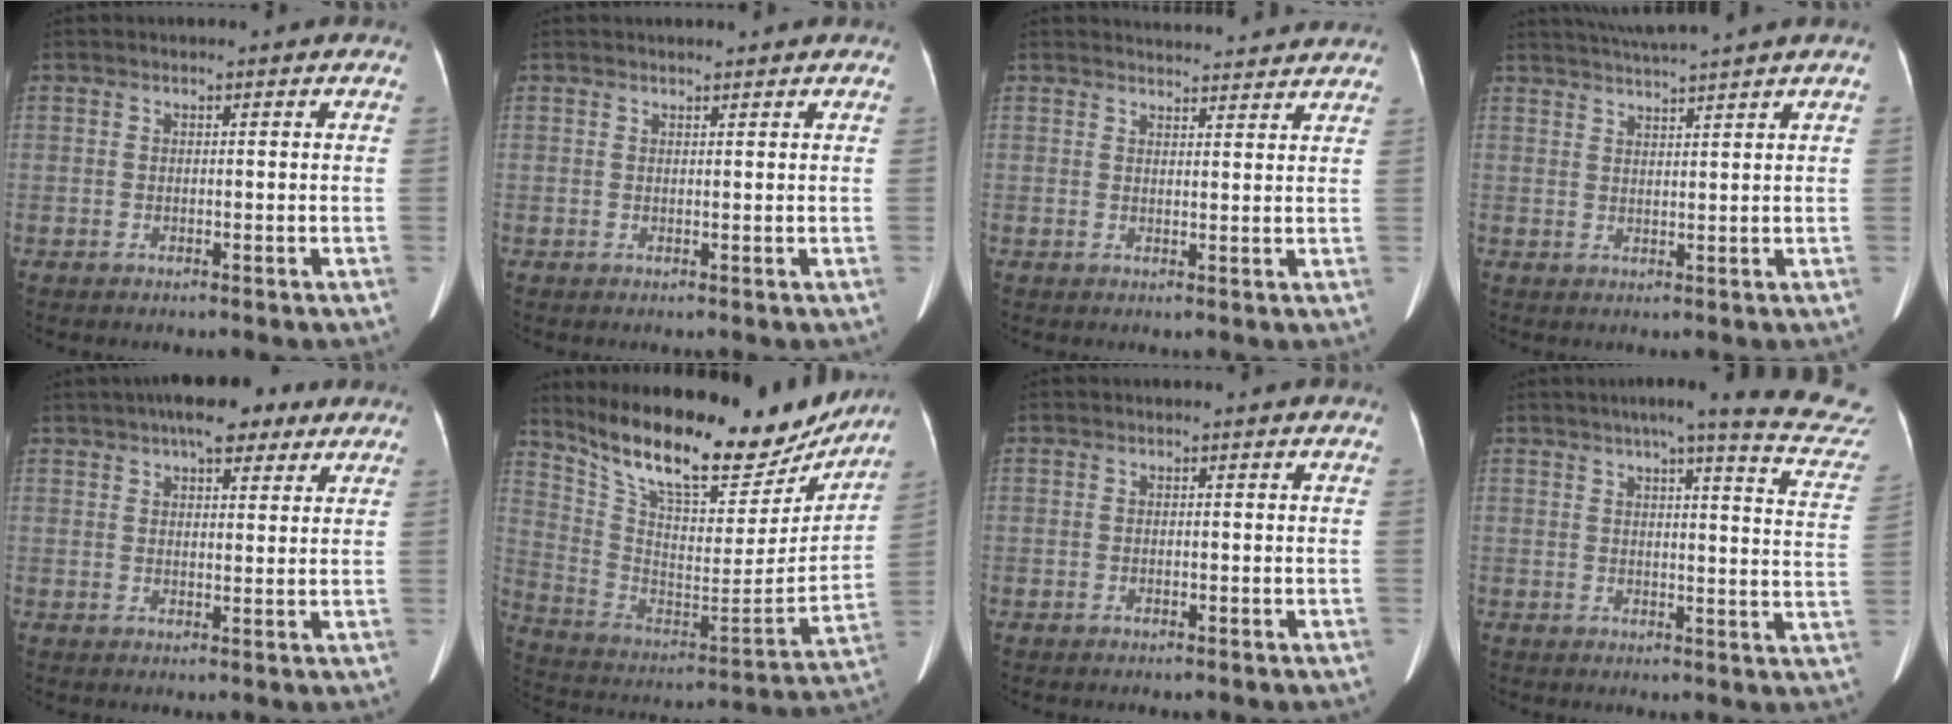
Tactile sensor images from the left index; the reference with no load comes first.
{"total": 2.0, "force": [1.9, 0.2, 0.7], "torque": [-0.009, 0.013, 0.029]}
{"total": 9.7, "force": [9.4, 1.0, 1.9], "torque": [-0.020, 0.015, 0.105]}
{"total": 7.2, "force": [6.4, -1.6, 2.9], "torque": [-0.048, 0.014, 0.099]}
{"total": 8.8, "force": [6.3, 2.8, 5.5], "torque": [-0.075, 0.026, 0.093]}
{"total": 27.1, "force": [22.2, 8.0, 13.4], "torque": [-0.231, -0.013, 0.336]}
{"total": 0.0}
{"total": 18.4, "force": [16.5, 0.4, 8.3], "torque": [-0.097, -0.053, 0.176]}